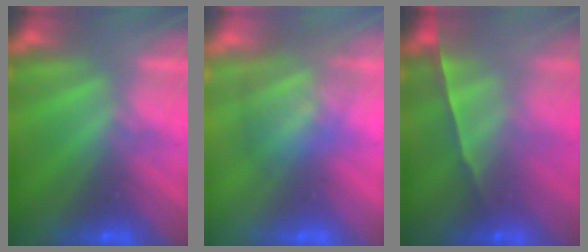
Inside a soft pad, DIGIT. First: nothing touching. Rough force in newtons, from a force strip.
{"total": 3.9}
{"total": 1.5}